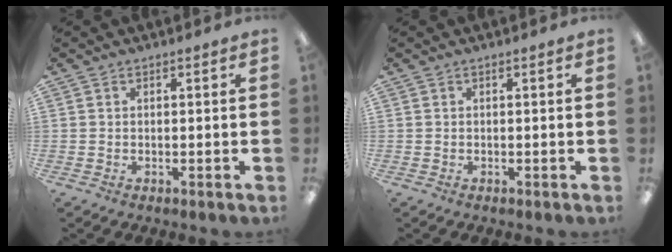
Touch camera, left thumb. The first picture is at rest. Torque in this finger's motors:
{"motor_torque": [-0.05, -0.01, 0.15, -0.07, 0.00]}